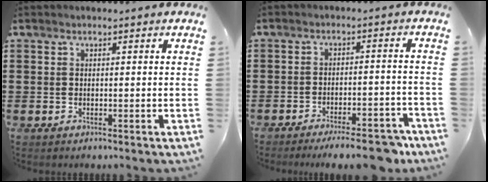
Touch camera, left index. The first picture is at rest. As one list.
[{"total": 7.0, "force": [-5.7, 0.9, 3.9], "torque": [-0.053, 0.006, -0.098]}]